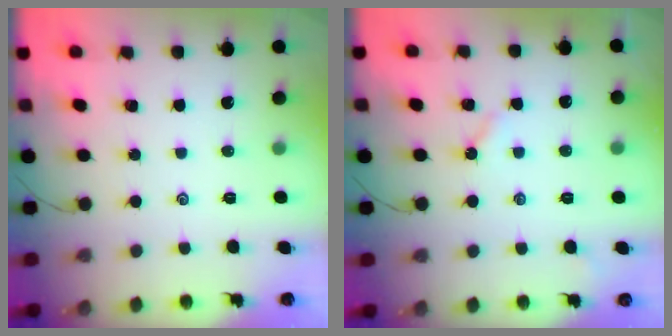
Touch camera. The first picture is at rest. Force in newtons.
{"total": 2.6, "press": 2.5, "slide": 0.3}